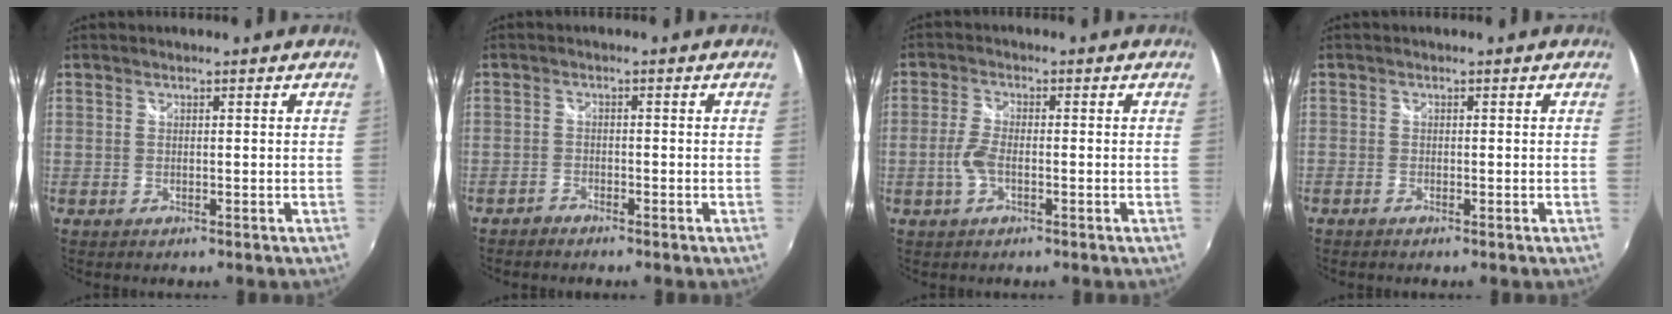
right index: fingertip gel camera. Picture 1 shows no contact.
{"total": 1.8, "force": [-1.7, 0.5, 0.1], "torque": [-0.011, -0.001, -0.035]}
{"total": 3.7, "force": [-1.3, 1.4, 3.1], "torque": [-0.076, 0.002, -0.028]}
{"total": 0.7, "force": [-0.6, 0.2, 0.2], "torque": [-0.006, -0.003, -0.016]}